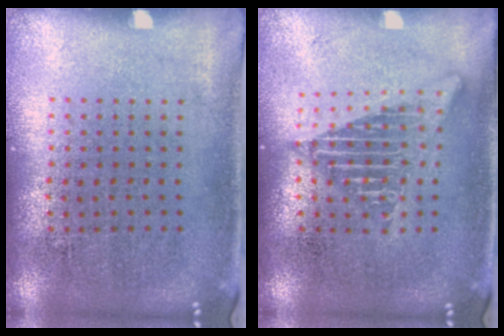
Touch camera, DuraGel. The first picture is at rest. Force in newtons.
{"total": 2.3, "press": 2.3, "slide": 0.1}